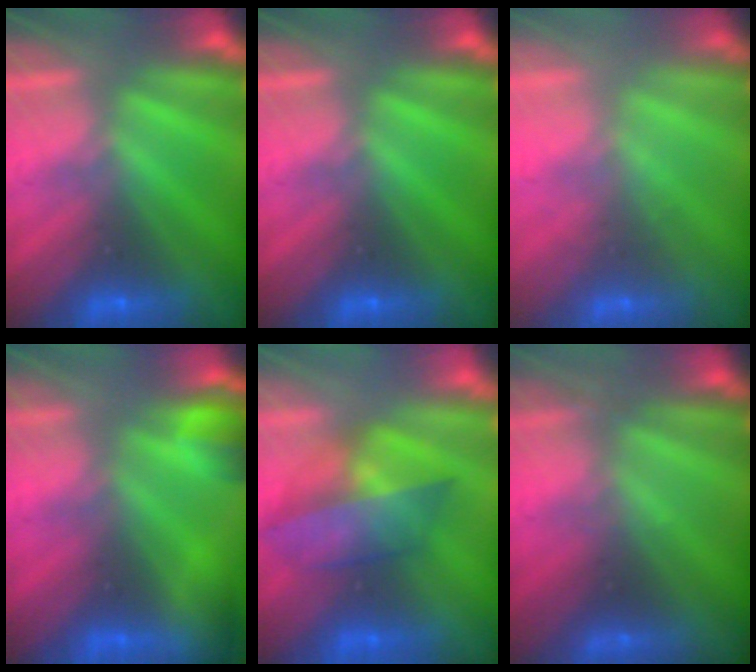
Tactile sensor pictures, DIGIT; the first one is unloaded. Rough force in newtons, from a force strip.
{"total": 0.0}
{"total": 2.1}
{"total": 4.9}
{"total": 4.1}
{"total": 2.3}